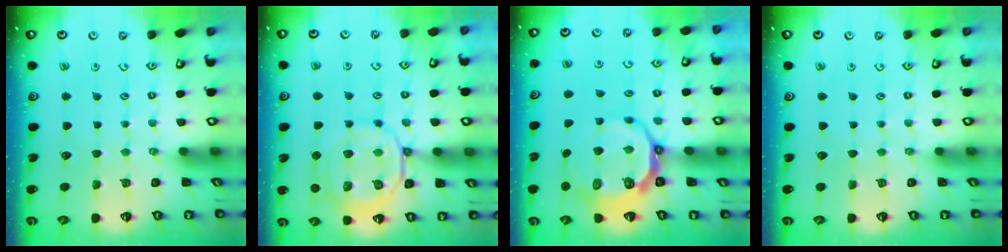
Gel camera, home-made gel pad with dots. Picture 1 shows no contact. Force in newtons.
{"total": 12.4, "press": 12.3, "slide": 1.5}
{"total": 10.4, "press": 9.6, "slide": 3.9}
{"total": 0.0}